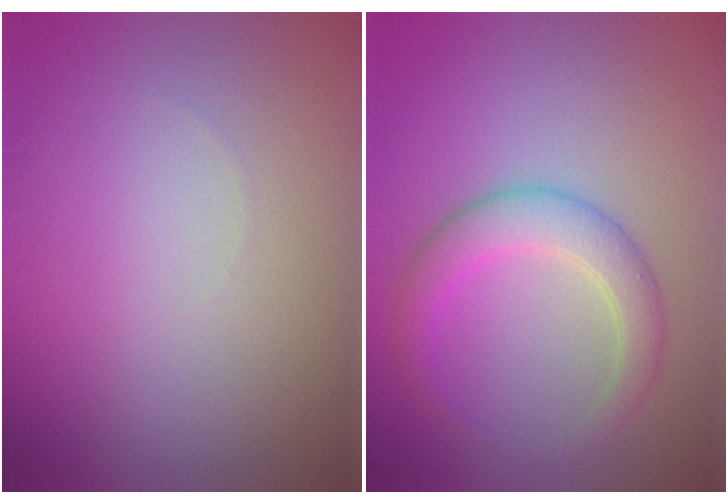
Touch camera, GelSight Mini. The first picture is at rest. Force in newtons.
{"total": 3.3, "press": 3.3, "slide": 0.1}